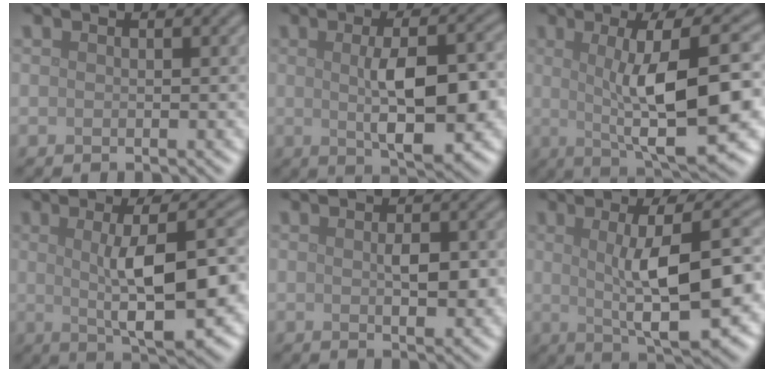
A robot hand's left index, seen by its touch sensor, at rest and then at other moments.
{"total": 7.4, "force": [-0.2, 2.6, 6.9], "torque": [-0.107, -0.002, 0.000]}
{"total": 11.1, "force": [0.4, 2.6, 10.8], "torque": [-0.148, 0.006, 0.012]}
{"total": 9.3, "force": [0.2, 2.7, 8.9], "torque": [-0.124, 0.002, 0.005]}
{"total": 2.8, "force": [0.0, 1.3, 2.5], "torque": [-0.043, -0.005, 0.002]}
{"total": 10.2, "force": [0.5, 2.8, 9.8], "torque": [-0.133, 0.006, 0.010]}